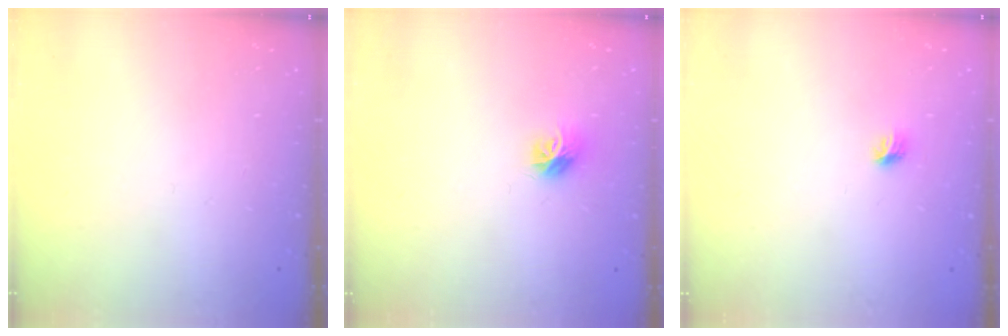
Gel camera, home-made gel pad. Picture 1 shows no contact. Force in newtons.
{"total": 7.7, "press": 7.7, "slide": 0.2}
{"total": 4.2, "press": 4.1, "slide": 1.0}